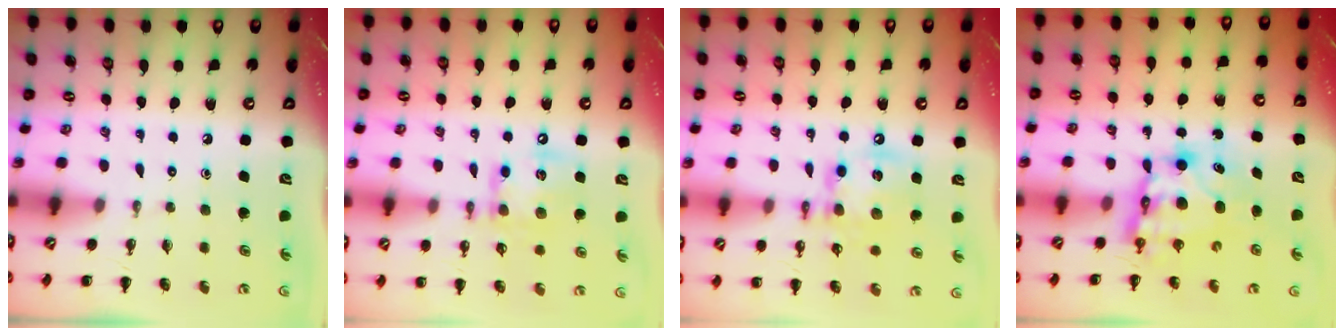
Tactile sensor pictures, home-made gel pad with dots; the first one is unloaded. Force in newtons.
{"total": 13.4, "press": 13.3, "slide": 2.2}
{"total": 13.2, "press": 13.0, "slide": 2.1}
{"total": 7.3, "press": 7.0, "slide": 2.1}